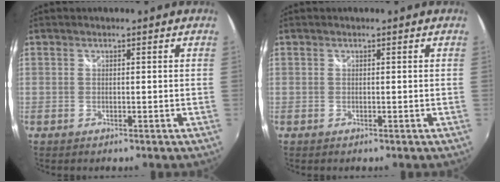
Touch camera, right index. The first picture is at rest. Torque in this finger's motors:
{"motor_torque": [0.00, 0.00, 0.00, 0.00]}